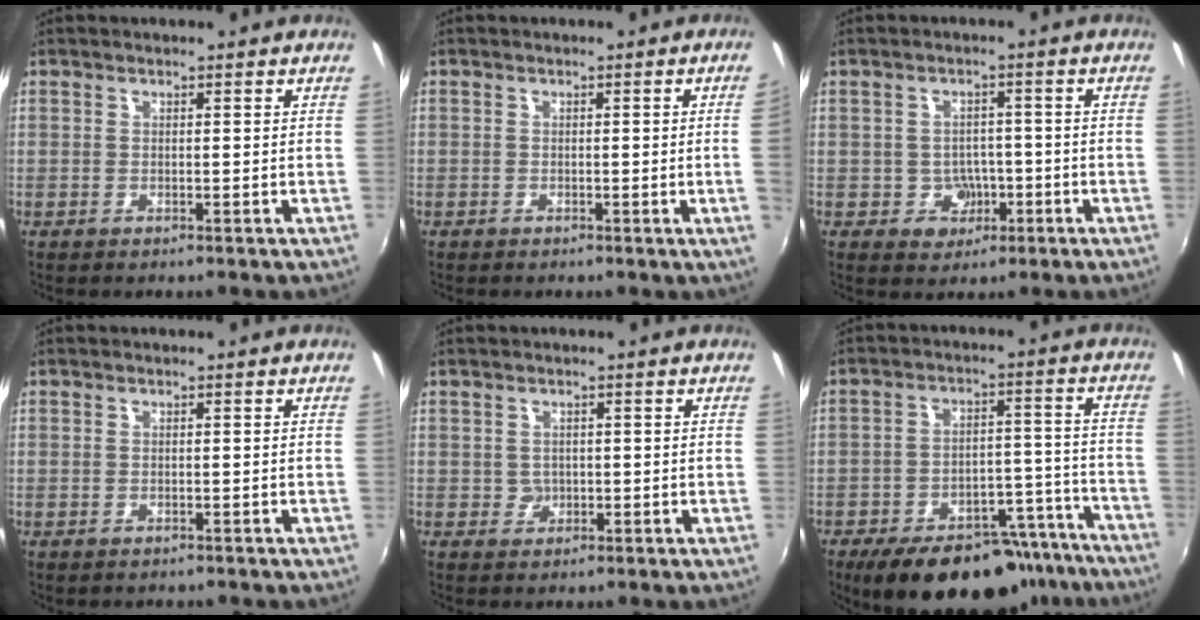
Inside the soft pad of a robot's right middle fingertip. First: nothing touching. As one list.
[{"total": 2.0, "force": [-0.1, -1.1, 1.7], "torque": [-0.024, -0.010, 0.001]}, {"total": 4.7, "force": [-1.6, 4.2, 1.2], "torque": [-0.030, 0.010, -0.012]}, {"total": 0.6, "force": [-0.4, 0.4, 0.1], "torque": [-0.003, -0.002, -0.005]}, {"total": 1.7, "force": [-0.1, 1.7, 0.1], "torque": [0.004, 0.001, 0.001]}, {"total": 20.8, "force": [-16.3, 8.9, 9.5], "torque": [-0.150, 0.026, -0.205]}]